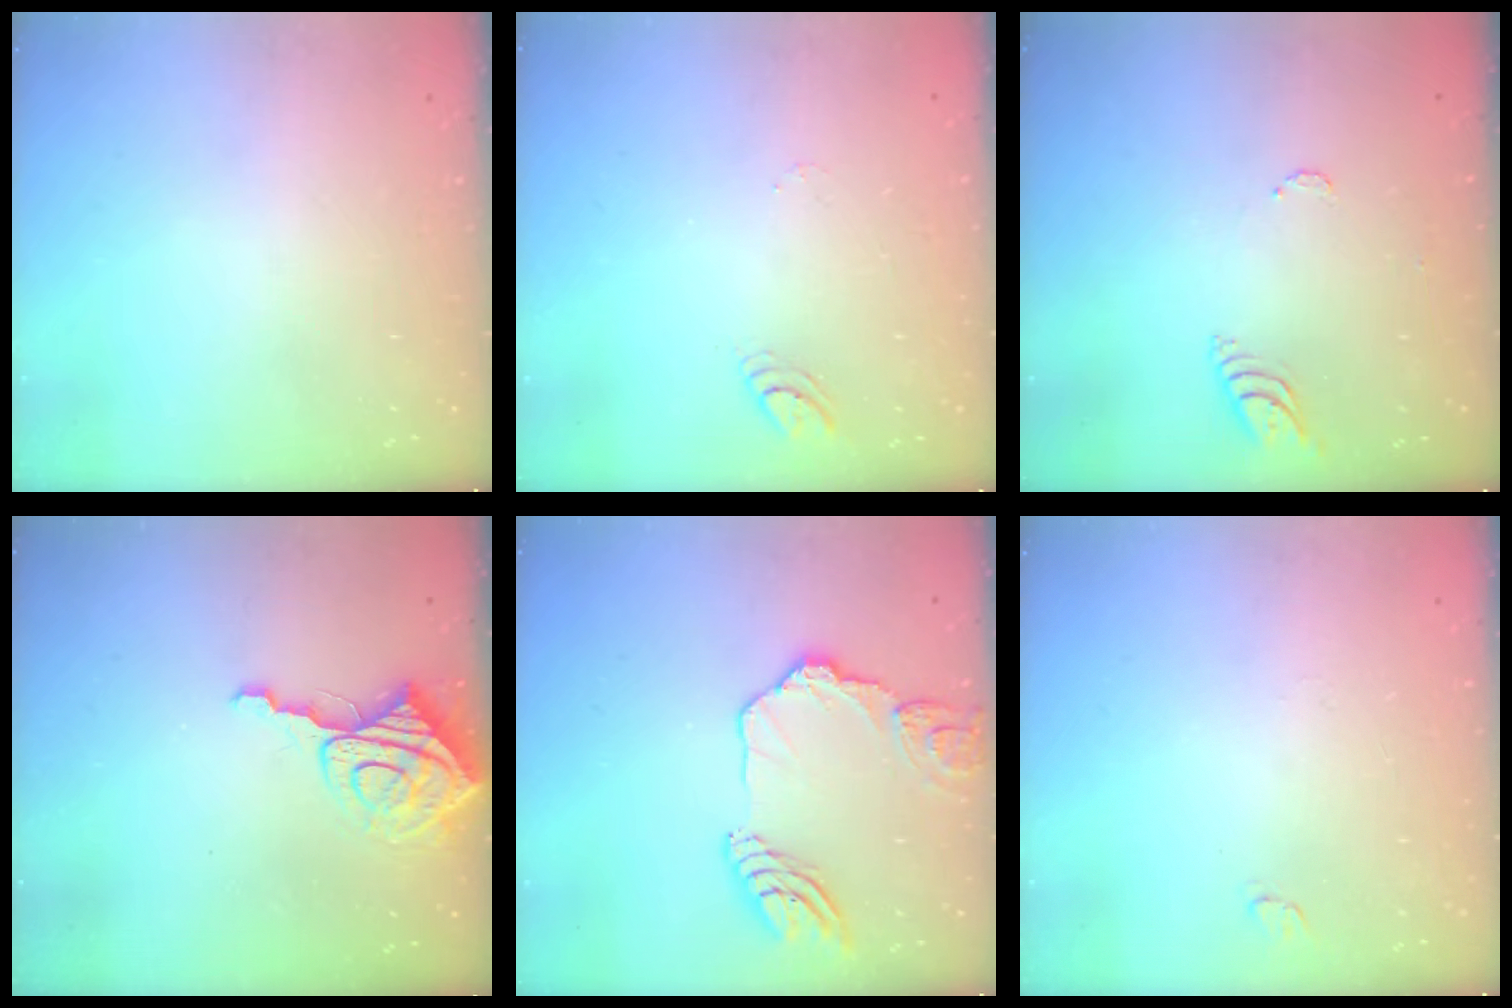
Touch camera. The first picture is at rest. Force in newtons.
{"total": 4.5, "press": 4.5, "slide": 0.5}
{"total": 6.3, "press": 6.2, "slide": 0.6}
{"total": 8.4, "press": 8.3, "slide": 1.0}
{"total": 14.0, "press": 13.9, "slide": 1.6}
{"total": 4.5, "press": 4.5, "slide": 0.4}